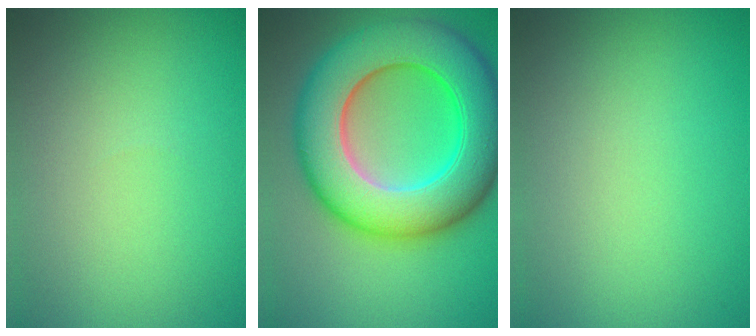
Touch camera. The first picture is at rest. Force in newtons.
{"total": 13.4, "press": 13.4, "slide": 0.3}
{"total": 0.0}